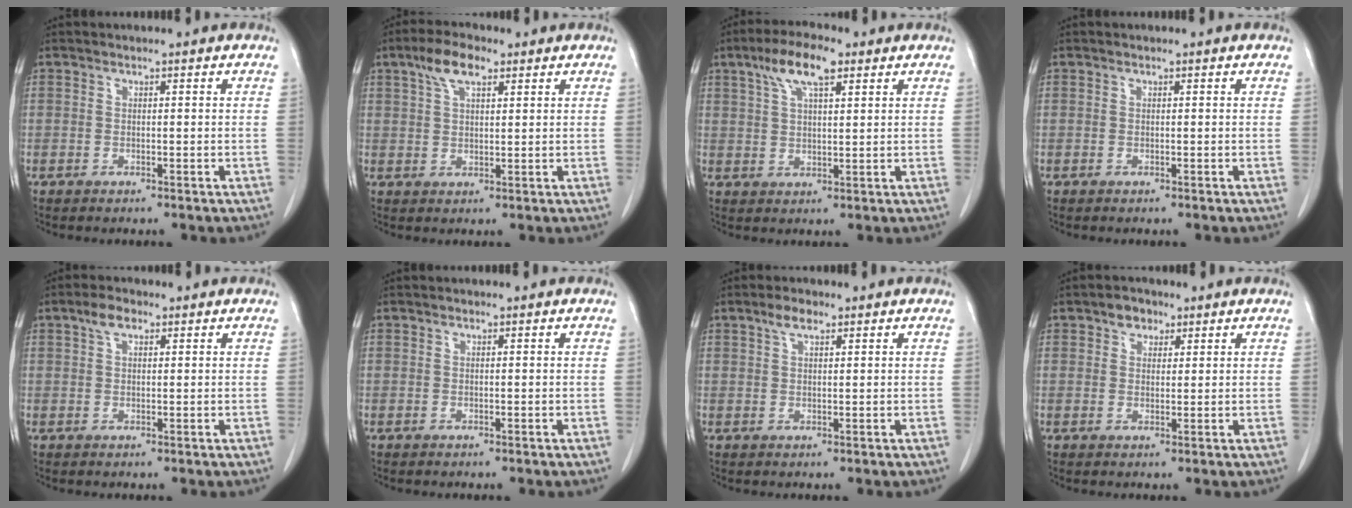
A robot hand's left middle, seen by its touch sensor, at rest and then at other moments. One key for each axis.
{"total": 5.6, "fx": 3.3, "fy": 2.0, "fz": 4.1, "tx": -0.085, "ty": 0.015, "tz": 0.061}
{"total": 7.4, "fx": 4.2, "fy": 2.0, "fz": 5.8, "tx": -0.117, "ty": 0.017, "tz": 0.076}
{"total": 0.0}
{"total": 2.7, "fx": 1.5, "fy": 1.3, "fz": 1.8, "tx": -0.040, "ty": 0.010, "tz": 0.031}
{"total": 0.0}
{"total": 2.5, "fx": 1.7, "fy": 0.9, "fz": 1.7, "tx": -0.038, "ty": 0.007, "tz": 0.034}
{"total": 2.7, "fx": 1.7, "fy": 1.9, "fz": 1.0, "tx": -0.017, "ty": 0.007, "tz": 0.027}